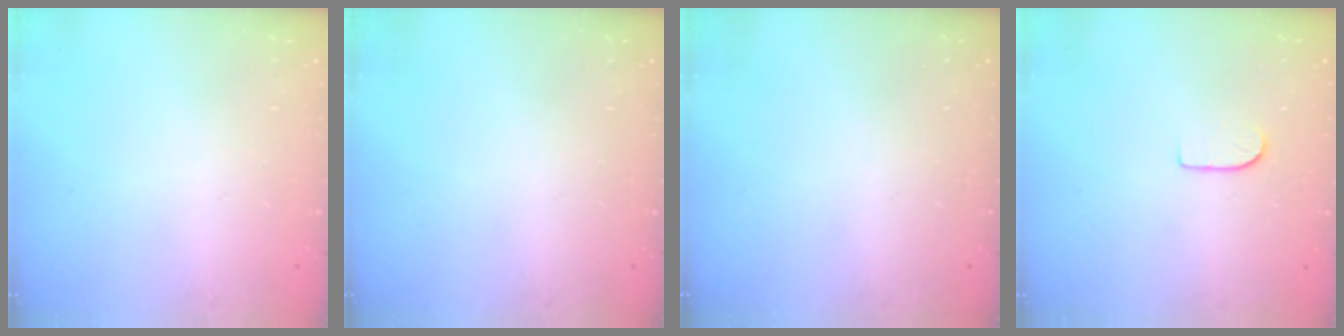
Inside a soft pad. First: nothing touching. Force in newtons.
{"total": 0.0}
{"total": 0.0}
{"total": 5.5, "press": 5.5, "slide": 0.6}